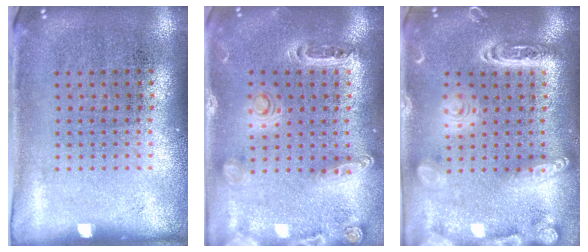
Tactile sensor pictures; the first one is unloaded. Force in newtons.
{"total": 1.3, "press": 1.3, "slide": 0.3}
{"total": 2.8, "press": 2.8, "slide": 0.3}